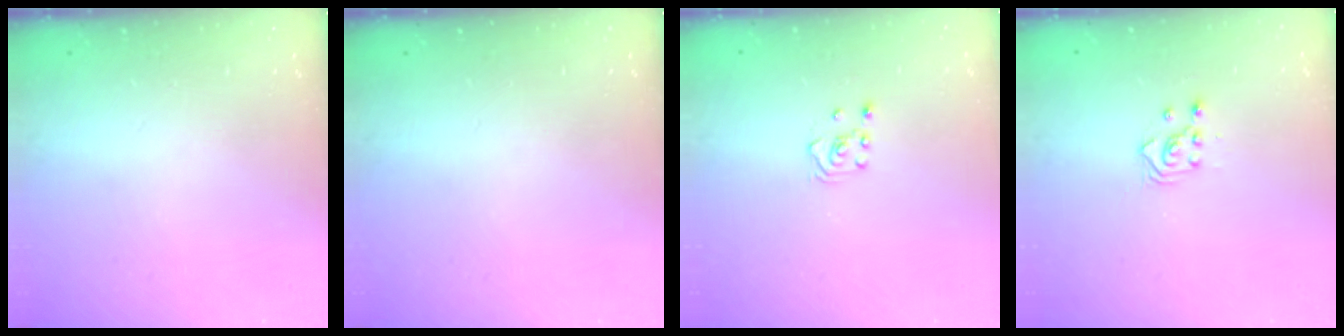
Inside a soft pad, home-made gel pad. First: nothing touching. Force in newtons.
{"total": 0.0}
{"total": 2.8, "press": 2.6, "slide": 1.1}
{"total": 2.3, "press": 2.3, "slide": 0.3}